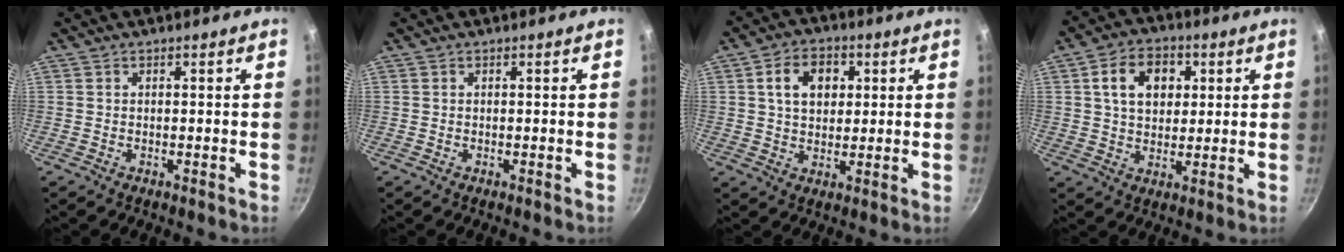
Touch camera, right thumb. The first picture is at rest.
{"total": 0.0}
{"total": 8.6, "force": [2.3, 6.2, 5.4], "torque": [-0.069, 0.006, 0.035]}
{"total": 10.2, "force": [2.8, 7.4, 6.4], "torque": [-0.086, 0.006, 0.041]}